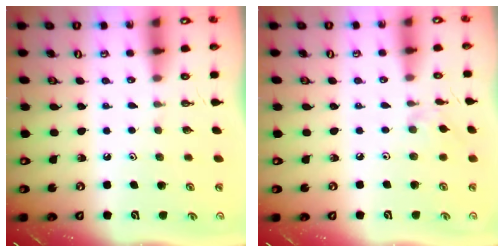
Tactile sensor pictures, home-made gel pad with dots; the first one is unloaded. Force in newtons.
{"total": 1.2, "press": 1.2, "slide": 0.3}